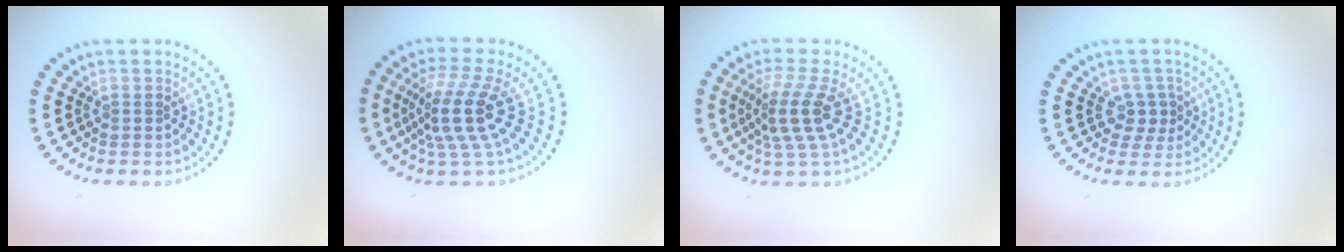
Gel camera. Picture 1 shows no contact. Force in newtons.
{"total": 5.2, "press": 3.8, "slide": 3.5}
{"total": 3.9, "press": 3.0, "slide": 2.5}
{"total": 1.8, "press": 1.4, "slide": 1.0}